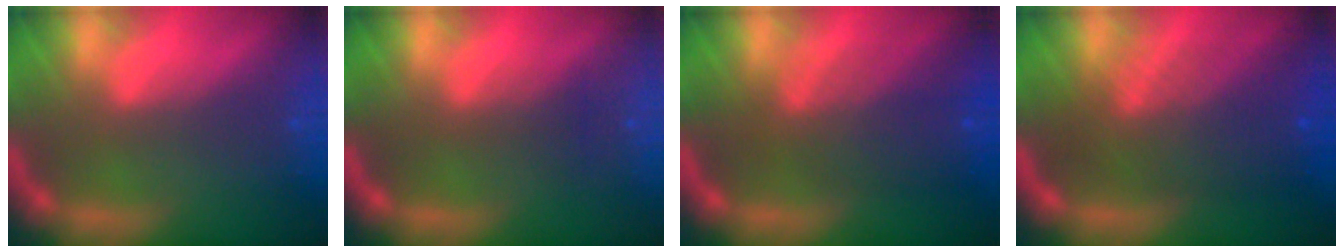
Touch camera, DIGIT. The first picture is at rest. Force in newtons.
{"total": 1.5}
{"total": 6.0}
{"total": 7.6}